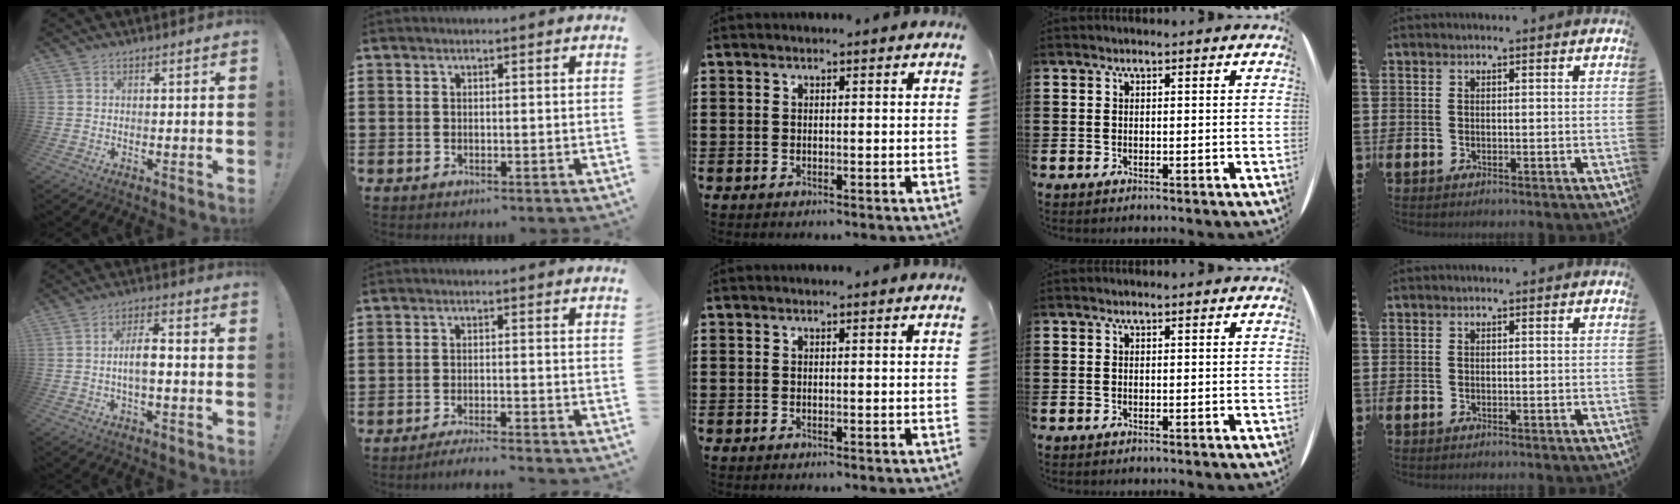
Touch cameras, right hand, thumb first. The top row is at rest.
{"thumb": {"total": 6.8, "force": [-0.9, 2.3, 6.3], "torque": [-0.109, 0.009, -0.020]}, "index": {"total": 2.9, "force": [-2.8, -0.5, 0.5], "torque": [-0.009, -0.004, -0.056]}}